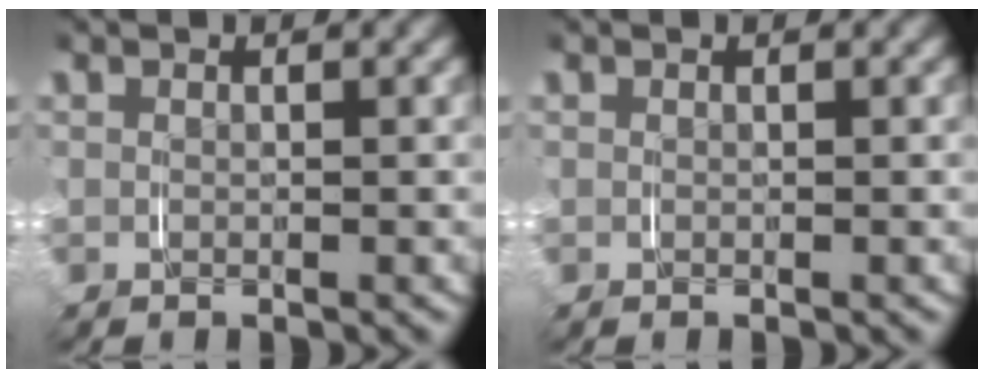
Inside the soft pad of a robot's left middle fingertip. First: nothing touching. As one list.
[{"total": 0.0}]